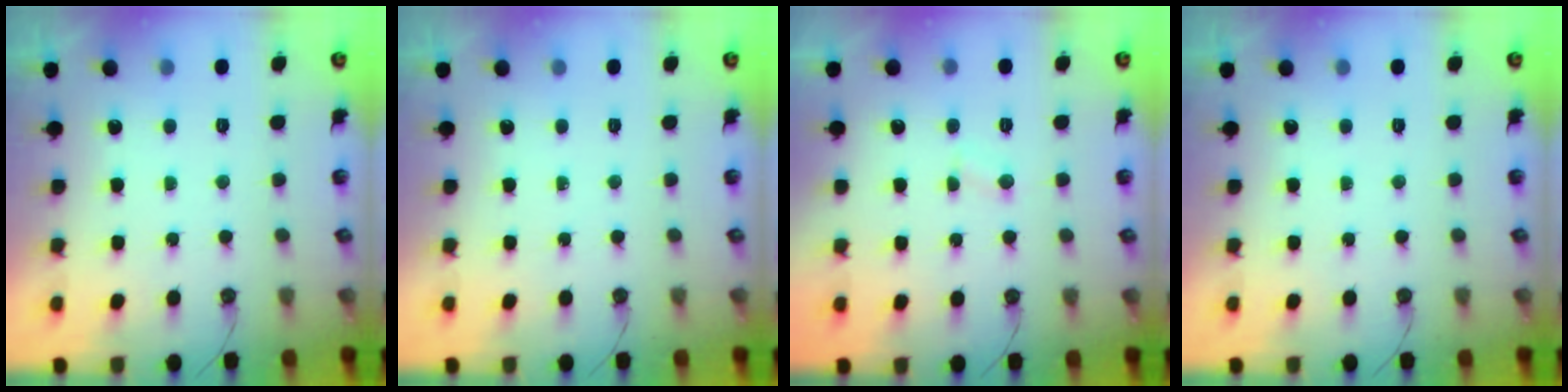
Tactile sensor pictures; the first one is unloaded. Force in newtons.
{"total": 0.0}
{"total": 1.8, "press": 1.8, "slide": 0.2}
{"total": 0.0}